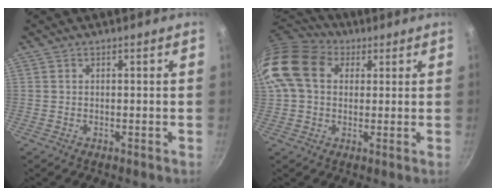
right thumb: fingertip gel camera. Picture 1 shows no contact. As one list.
[{"total": 15.8, "force": [4.3, 11.8, 9.5], "torque": [-0.184, 0.028, 0.064]}]